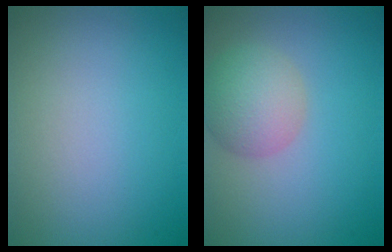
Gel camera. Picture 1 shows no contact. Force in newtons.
{"total": 4.4, "press": 4.4, "slide": 0.3}